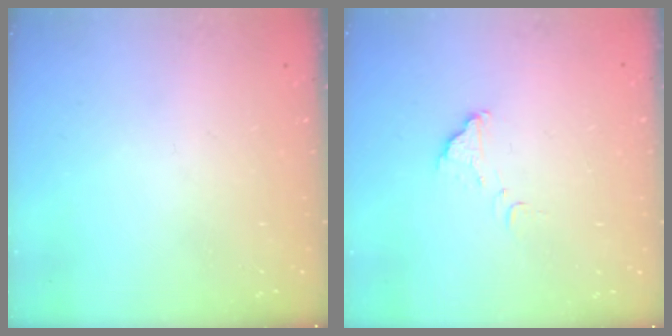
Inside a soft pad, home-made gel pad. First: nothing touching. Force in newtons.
{"total": 2.4, "press": 2.4, "slide": 0.1}